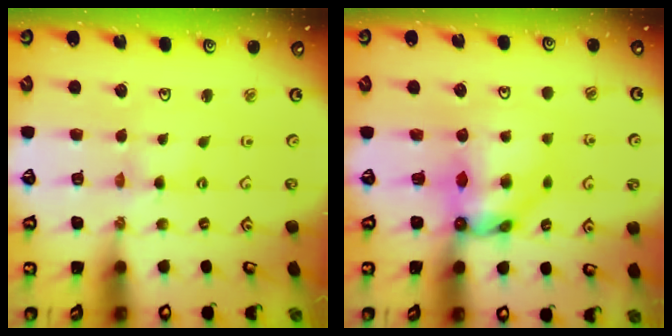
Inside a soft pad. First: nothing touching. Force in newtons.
{"total": 8.7, "press": 8.7, "slide": 0.6}